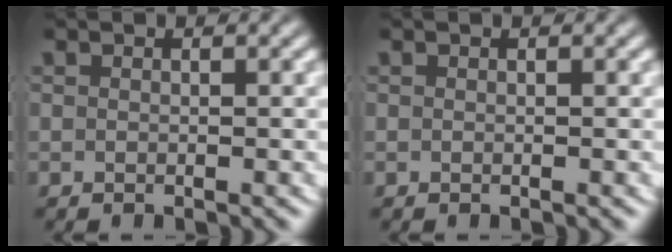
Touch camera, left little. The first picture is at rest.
{"total": 0.0}